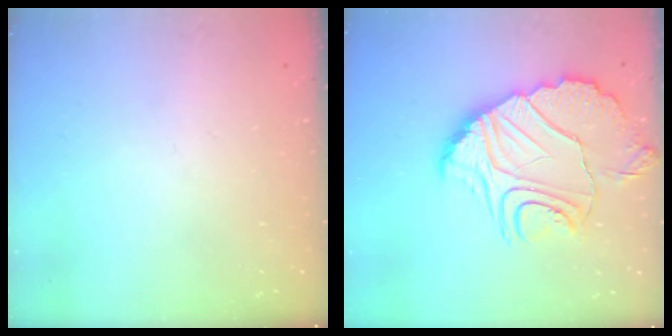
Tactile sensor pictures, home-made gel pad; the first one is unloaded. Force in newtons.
{"total": 13.9, "press": 13.9, "slide": 0.6}